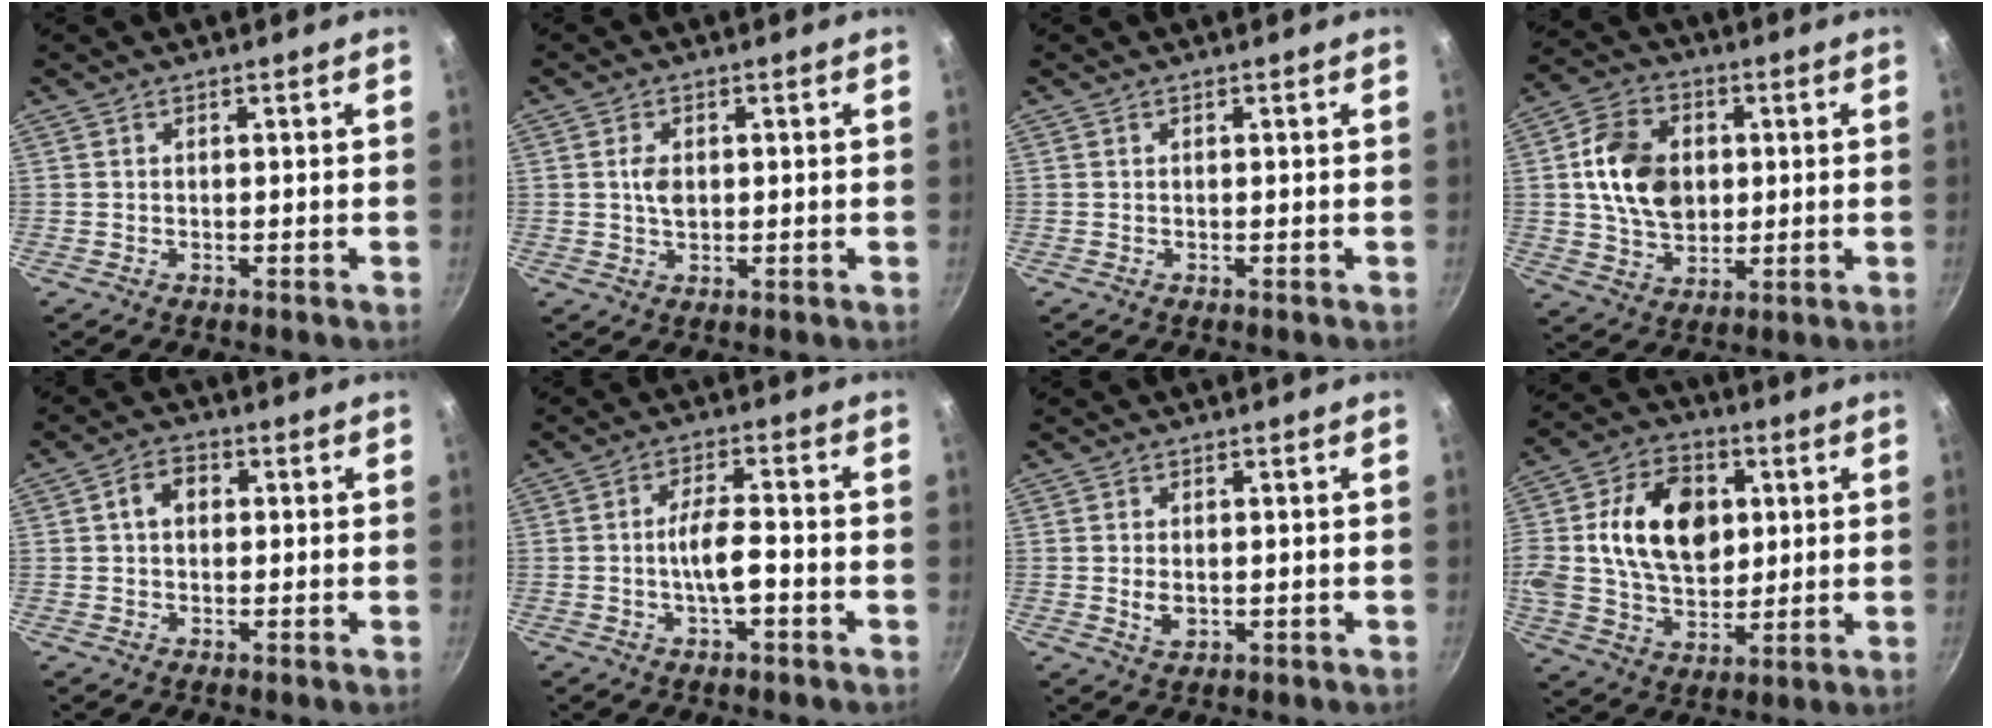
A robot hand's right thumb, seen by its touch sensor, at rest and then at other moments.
{"total": 3.3, "force": [0.4, 2.2, 2.5], "torque": [-0.038, -0.001, 0.008]}
{"total": 0.0}
{"total": 13.8, "force": [1.8, 10.2, 9.1], "torque": [-0.137, 0.004, 0.031]}
{"total": 4.6, "force": [0.8, 3.5, 3.0], "torque": [-0.030, 0.012, 0.005]}
{"total": 6.3, "force": [-1.9, 2.0, 5.7], "torque": [-0.095, 0.023, -0.036]}
{"total": 3.3, "force": [-0.3, 2.1, 2.5], "torque": [-0.042, -0.004, 0.000]}
{"total": 20.8, "force": [3.5, 14.8, 14.2], "torque": [-0.241, 0.017, 0.058]}